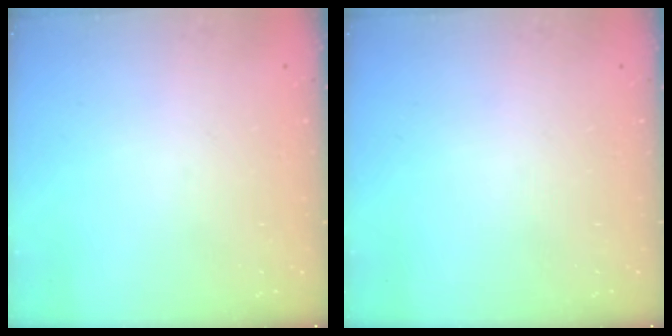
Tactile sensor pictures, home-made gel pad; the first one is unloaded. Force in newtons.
{"total": 0.0}